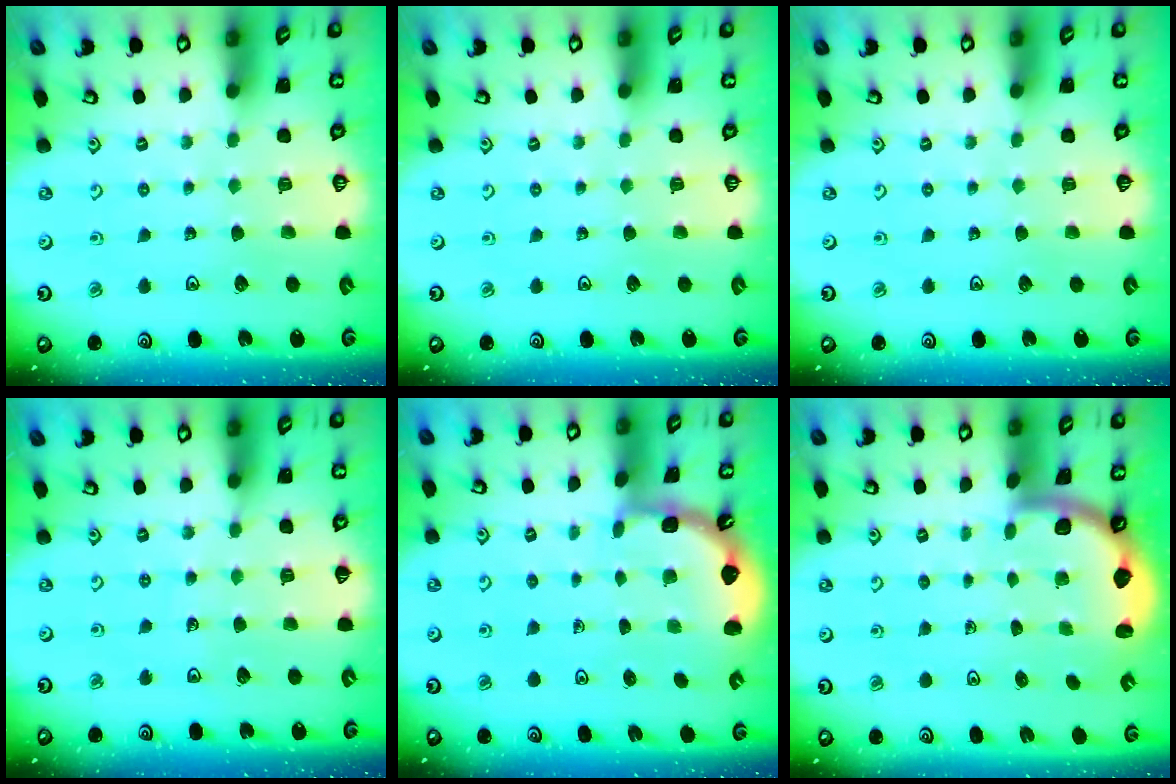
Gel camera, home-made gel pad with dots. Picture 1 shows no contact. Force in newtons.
{"total": 0.0}
{"total": 0.0}
{"total": 3.2, "press": 3.2, "slide": 0.3}
{"total": 2.1, "press": 2.1, "slide": 0.2}
{"total": 1.8, "press": 1.8, "slide": 0.1}